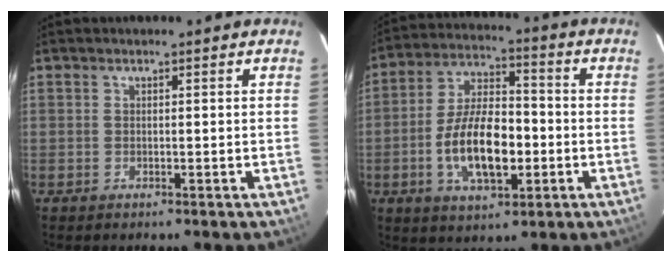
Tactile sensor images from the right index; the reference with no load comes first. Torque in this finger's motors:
{"motor_torque": [1.37, -0.19, 0.65, 0.19]}